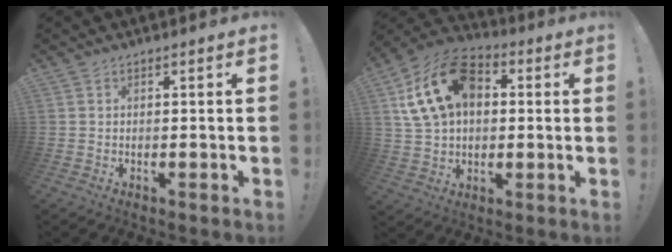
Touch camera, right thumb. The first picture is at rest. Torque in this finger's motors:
{"motor_torque": [0.29, 0.68, 1.26, 0.17, 0.30]}